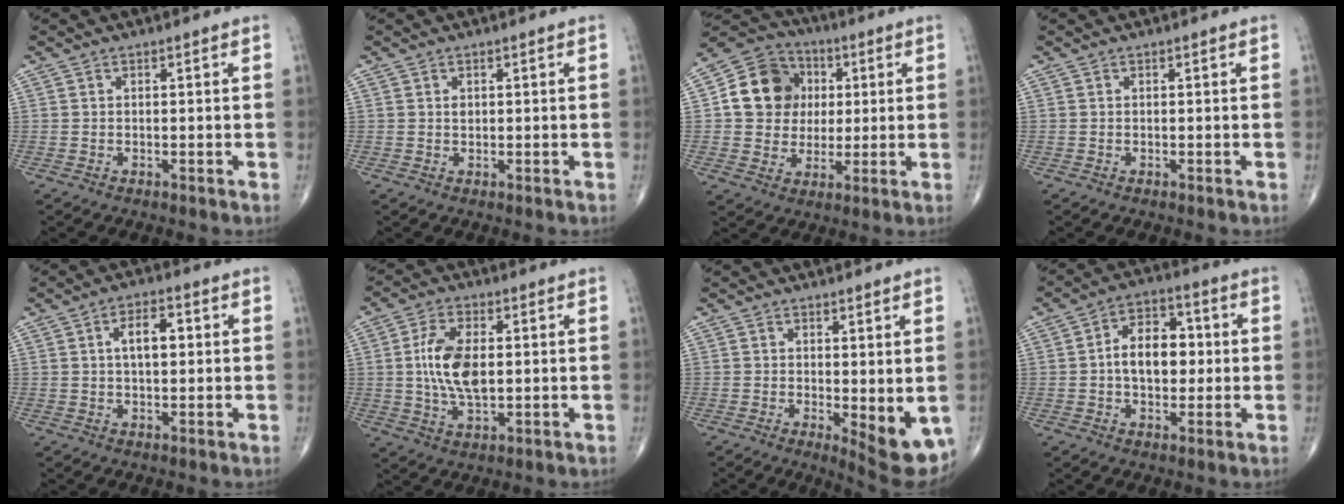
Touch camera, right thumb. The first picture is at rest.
{"total": 0.9, "force": [0.3, 0.7, 0.6], "torque": [-0.006, -0.001, 0.006]}
{"total": 13.8, "force": [2.4, 12.1, 6.2], "torque": [-0.076, 0.010, 0.038]}
{"total": 0.0}
{"total": 6.0, "force": [1.1, 3.0, 5.1], "torque": [-0.077, 0.009, 0.015]}
{"total": 10.5, "force": [0.8, 5.3, 9.1], "torque": [-0.179, -0.003, 0.019]}
{"total": 8.3, "force": [-1.4, 2.9, 7.7], "torque": [-0.093, -0.022, -0.010]}
{"total": 10.5, "force": [0.3, 6.8, 8.0], "torque": [-0.103, 0.020, -0.001]}